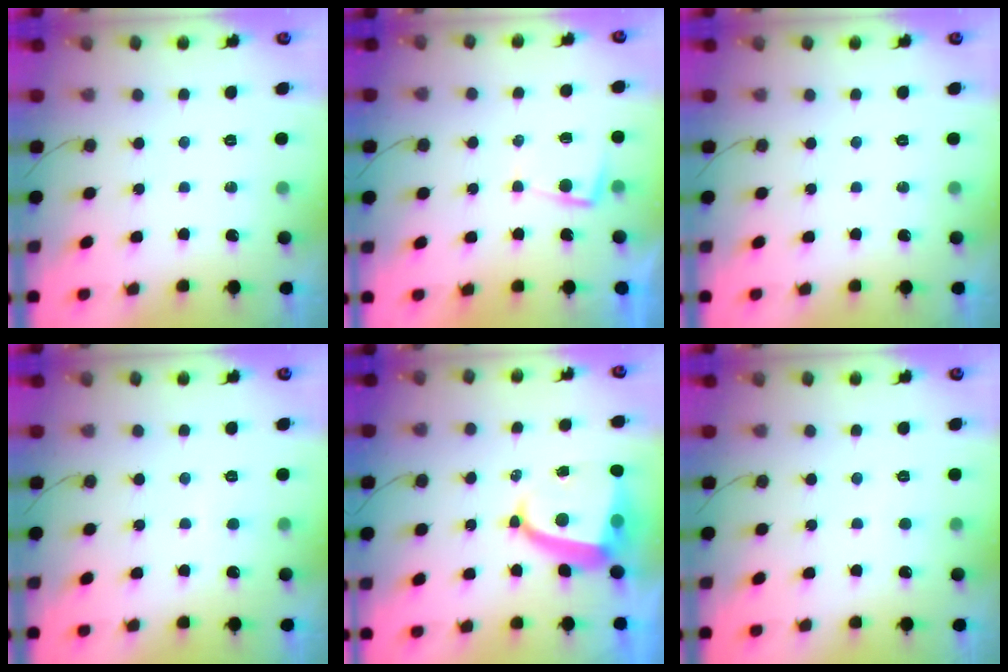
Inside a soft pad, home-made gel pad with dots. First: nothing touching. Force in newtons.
{"total": 2.0, "press": 2.0, "slide": 0.4}
{"total": 0.0}
{"total": 2.1, "press": 2.1, "slide": 0.1}
{"total": 7.3, "press": 7.3, "slide": 1.1}
{"total": 2.0, "press": 2.0, "slide": 0.2}